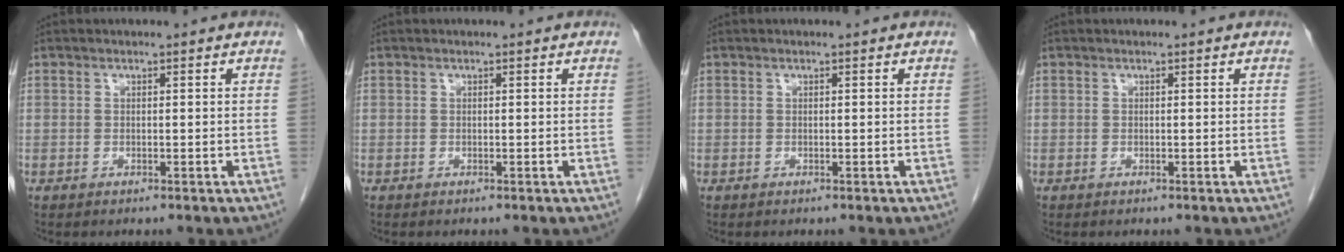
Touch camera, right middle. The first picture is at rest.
{"total": 0.0}
{"total": 0.0}
{"total": 0.0}